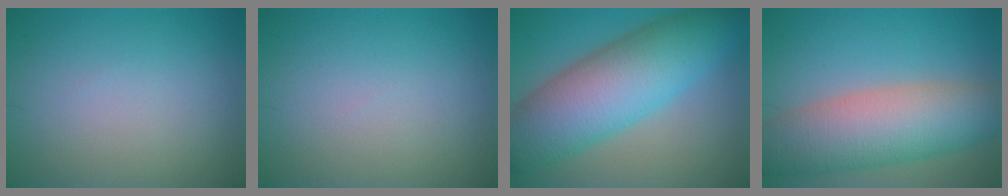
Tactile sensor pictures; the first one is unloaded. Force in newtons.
{"total": 0.0}
{"total": 11.3, "press": 11.2, "slide": 0.1}
{"total": 9.4, "press": 9.4, "slide": 0.3}